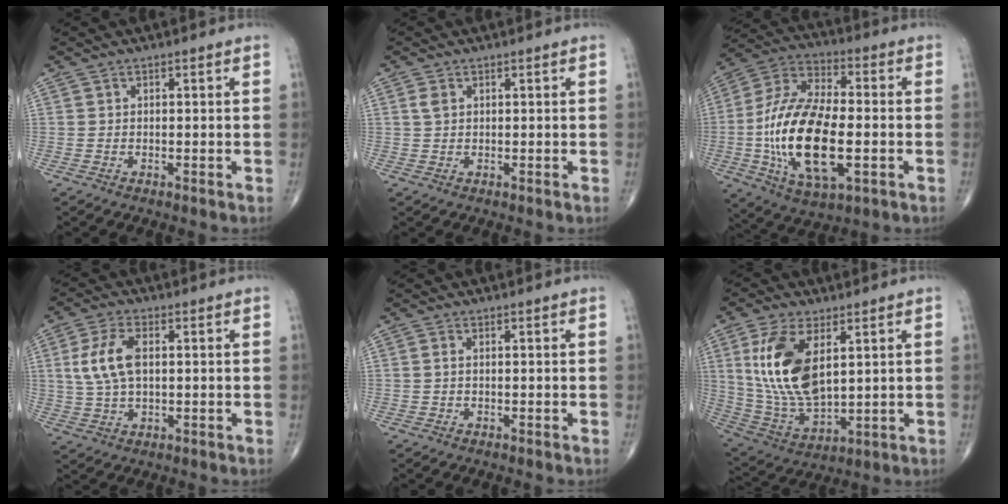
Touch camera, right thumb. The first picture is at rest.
{"total": 1.6, "force": [0.5, 1.0, 1.1], "torque": [-0.024, 0.005, 0.013]}
{"total": 22.4, "force": [-3.6, 10.4, 19.5], "torque": [-0.384, 0.012, -0.057]}
{"total": 8.6, "force": [1.4, 4.6, 7.2], "torque": [-0.155, 0.005, 0.029]}
{"total": 0.8, "force": [0.1, 0.3, 0.8], "torque": [-0.018, 0.000, 0.000]}
{"total": 16.5, "force": [4.7, 8.2, 13.6], "torque": [-0.269, -0.021, 0.101]}